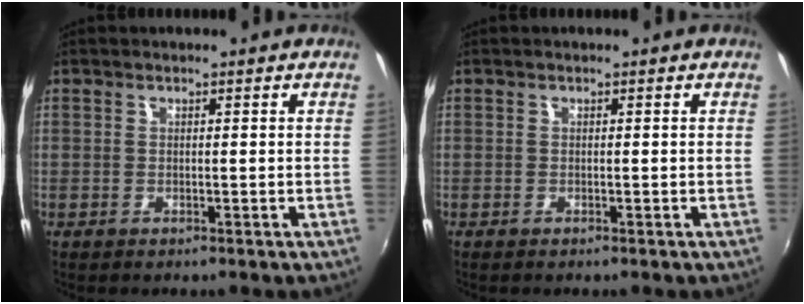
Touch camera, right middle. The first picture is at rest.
{"total": 0.0}